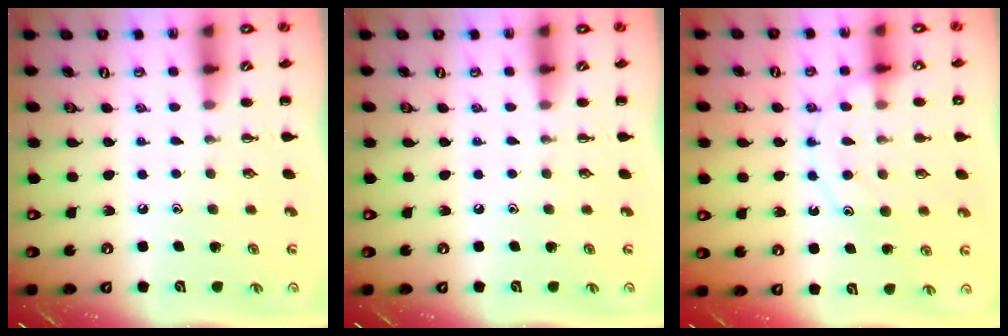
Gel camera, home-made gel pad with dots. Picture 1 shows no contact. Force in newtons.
{"total": 0.0}
{"total": 11.8, "press": 11.7, "slide": 1.1}